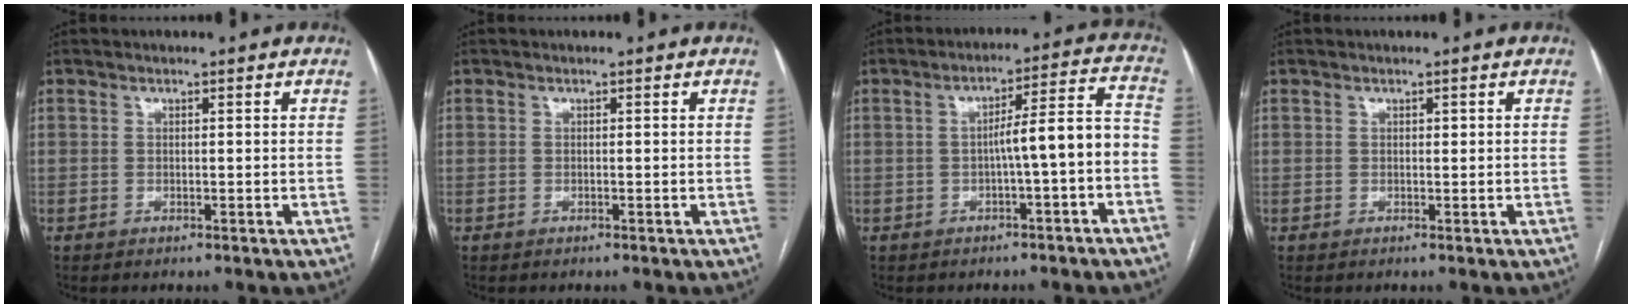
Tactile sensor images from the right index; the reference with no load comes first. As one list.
[{"total": 0.0}, {"total": 7.7, "force": [-2.1, 0.3, 7.4], "torque": [-0.099, 0.032, -0.029]}, {"total": 0.5, "force": [0.2, 0.3, 0.3], "torque": [-0.003, 0.003, 0.001]}]